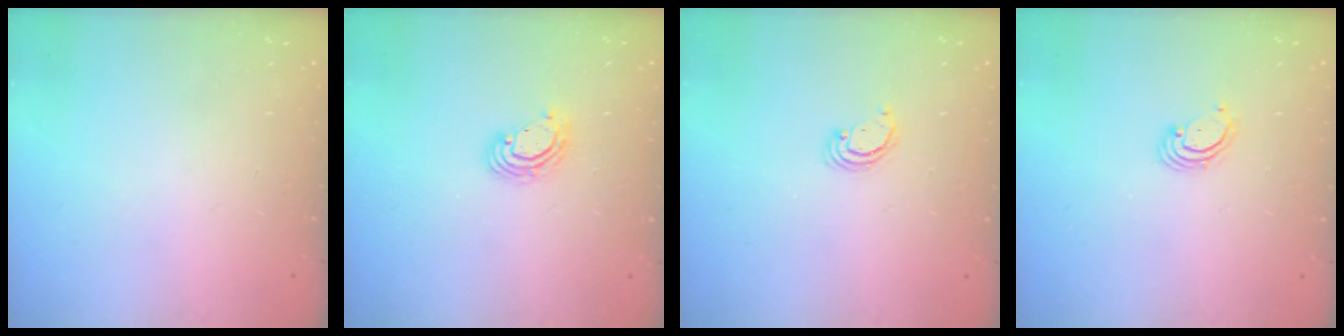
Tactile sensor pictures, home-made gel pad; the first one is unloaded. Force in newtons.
{"total": 5.1, "press": 5.1, "slide": 0.3}
{"total": 2.6, "press": 2.6, "slide": 0.3}
{"total": 2.7, "press": 2.7, "slide": 0.3}